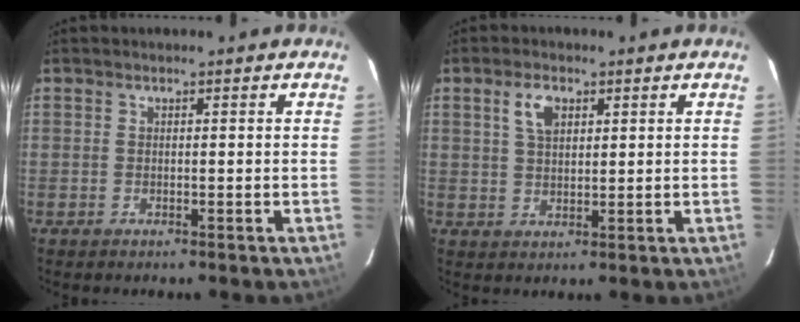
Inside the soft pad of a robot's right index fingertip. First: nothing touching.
{"total": 4.5, "force": [2.0, 2.4, 3.2], "torque": [-0.060, 0.010, 0.038]}